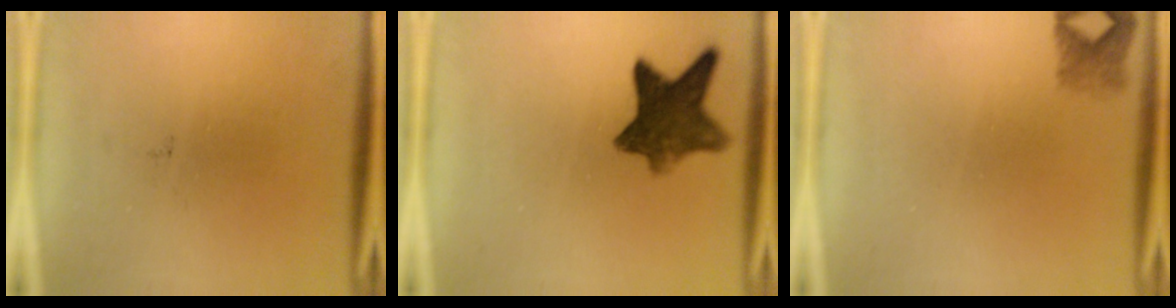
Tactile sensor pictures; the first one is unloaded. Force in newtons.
{"total": 9.1}
{"total": 2.0}